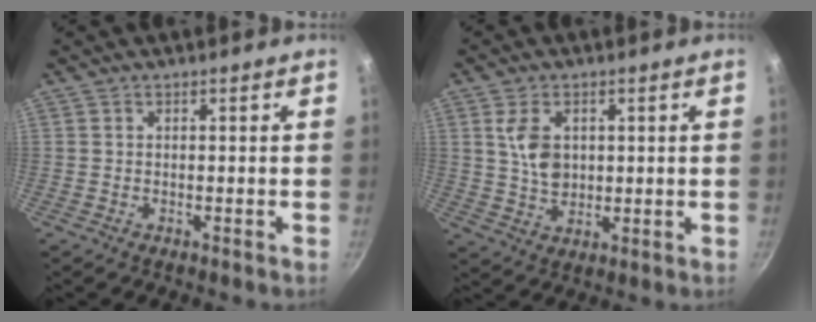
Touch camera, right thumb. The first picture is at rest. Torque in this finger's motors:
{"motor_torque": [0.11, 1.36, 0.65, -0.11, 0.21]}